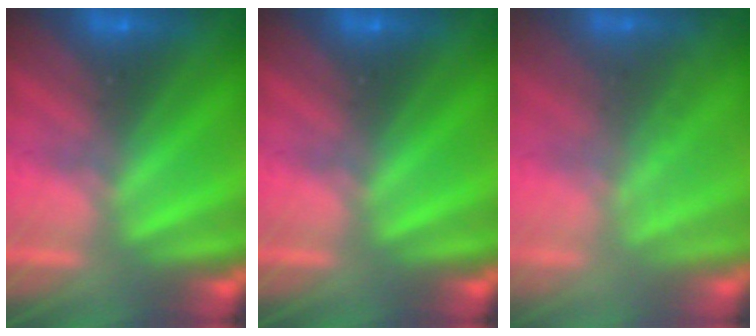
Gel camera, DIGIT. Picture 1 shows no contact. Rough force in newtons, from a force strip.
{"total": 0.0}
{"total": 1.8}